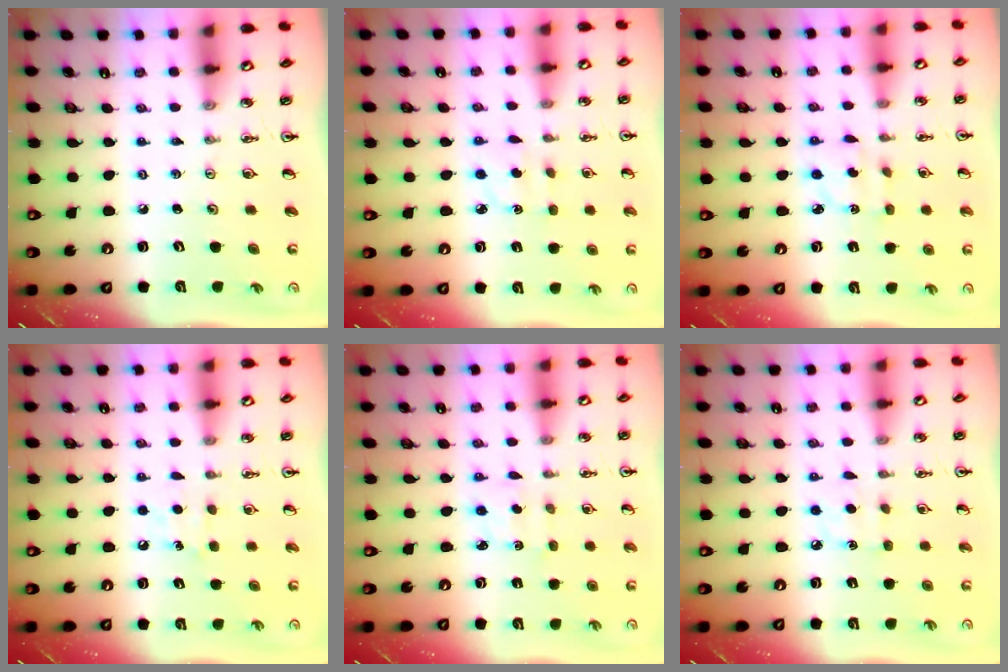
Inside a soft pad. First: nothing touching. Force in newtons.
{"total": 3.0, "press": 2.8, "slide": 0.8}
{"total": 2.7, "press": 2.7, "slide": 0.2}
{"total": 7.5, "press": 7.4, "slide": 0.9}
{"total": 1.8, "press": 1.7, "slide": 0.5}
{"total": 5.8, "press": 5.8, "slide": 0.7}